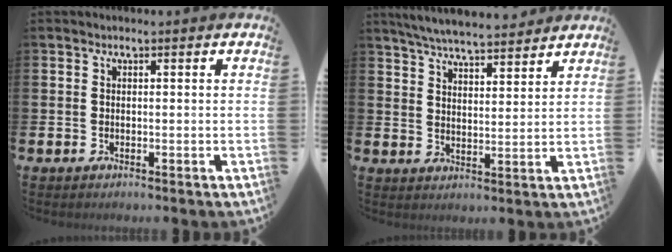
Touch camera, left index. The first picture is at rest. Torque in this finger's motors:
{"motor_torque": [0.26, -0.35, 0.94, 0.21]}